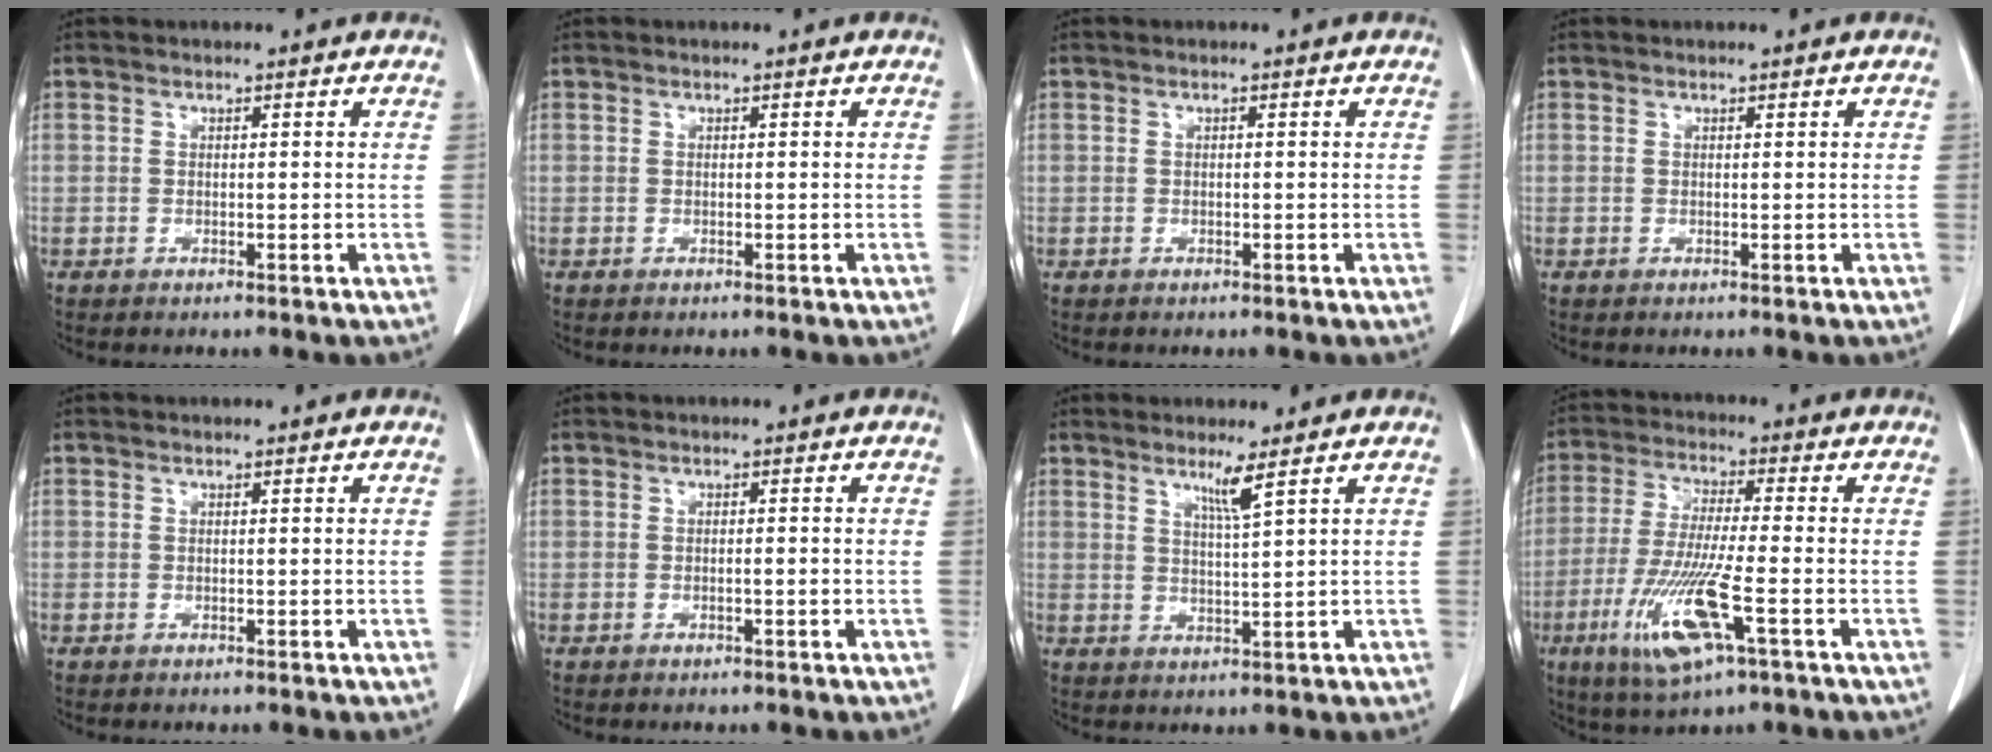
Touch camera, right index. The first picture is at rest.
{"total": 0.0}
{"total": 0.0}
{"total": 0.0}
{"total": 0.0}
{"total": 0.9, "force": [-0.3, 0.1, 0.9], "torque": [-0.015, 0.001, -0.002]}
{"total": 3.2, "force": [2.0, -0.9, 2.3], "torque": [-0.043, -0.013, 0.040]}
{"total": 12.4, "force": [-4.8, 0.8, 11.4], "torque": [-0.238, -0.028, -0.089]}